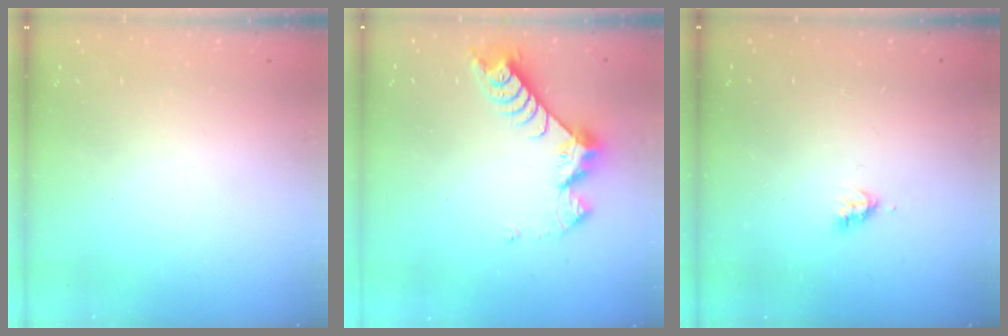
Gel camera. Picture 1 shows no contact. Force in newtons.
{"total": 9.4, "press": 9.4, "slide": 0.7}
{"total": 3.6, "press": 3.6, "slide": 0.5}